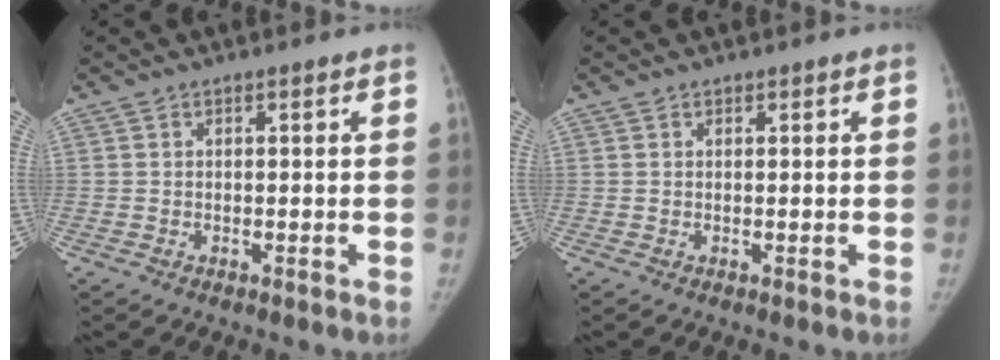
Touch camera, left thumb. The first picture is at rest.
{"total": 0.0}